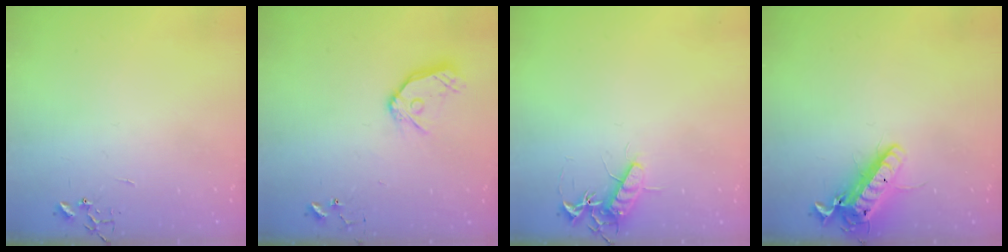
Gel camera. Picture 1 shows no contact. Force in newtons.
{"total": 12.1, "press": 12.0, "slide": 1.3}
{"total": 10.8, "press": 10.8, "slide": 0.4}
{"total": 15.6, "press": 15.4, "slide": 2.8}